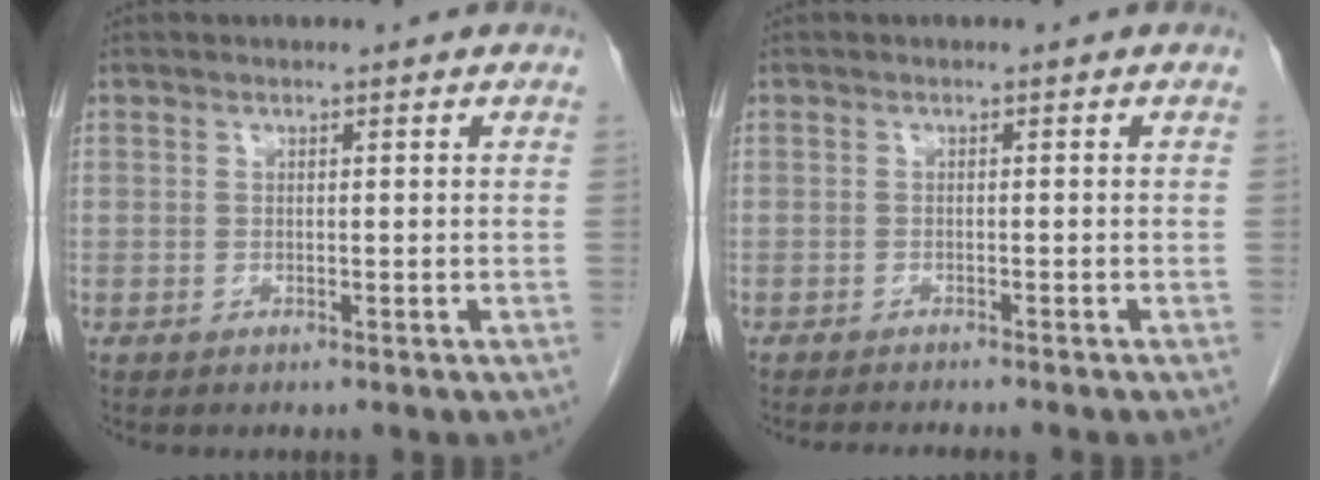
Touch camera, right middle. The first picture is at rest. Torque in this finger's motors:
{"motor_torque": [0.13, 0.02, 0.00, 0.02]}